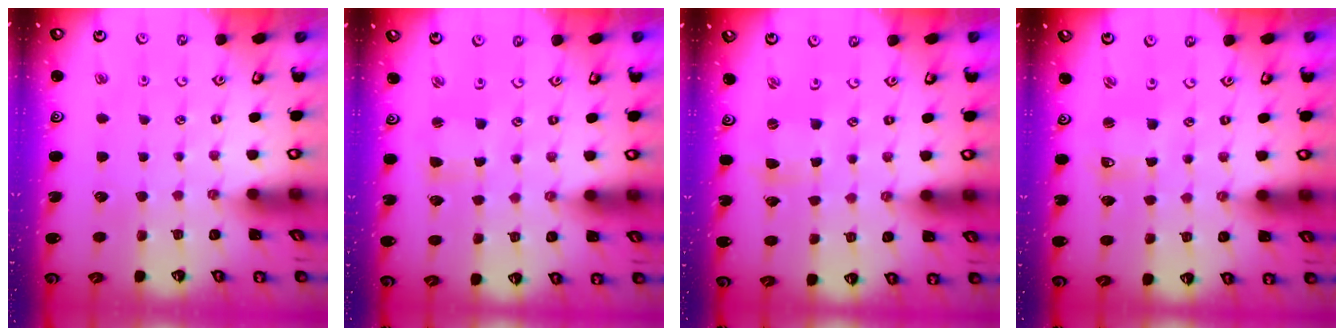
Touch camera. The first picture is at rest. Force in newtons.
{"total": 1.5, "press": 1.5, "slide": 0.3}
{"total": 1.0, "press": 1.0, "slide": 0.2}
{"total": 1.9, "press": 1.9, "slide": 0.3}